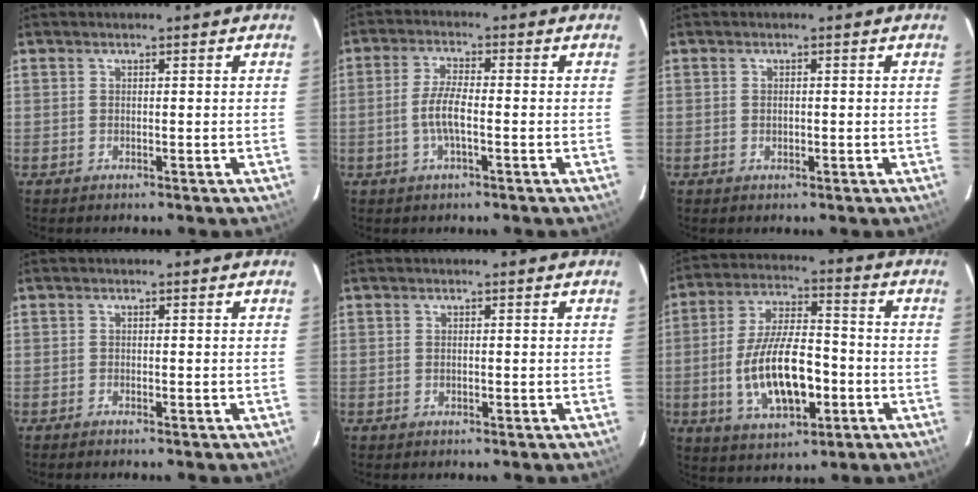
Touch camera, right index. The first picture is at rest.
{"total": 5.2, "force": [-1.4, 1.2, 4.9], "torque": [-0.100, 0.000, -0.026]}
{"total": 1.0, "force": [-0.1, 0.8, 0.6], "torque": [-0.008, 0.000, -0.001]}
{"total": 0.8, "force": [-0.7, 0.1, 0.4], "torque": [-0.010, -0.001, -0.016]}
{"total": 0.5, "force": [-0.1, 0.4, 0.4], "torque": [-0.005, -0.001, -0.002]}
{"total": 15.6, "force": [-3.9, 6.8, 13.5], "torque": [-0.266, 0.000, -0.056]}